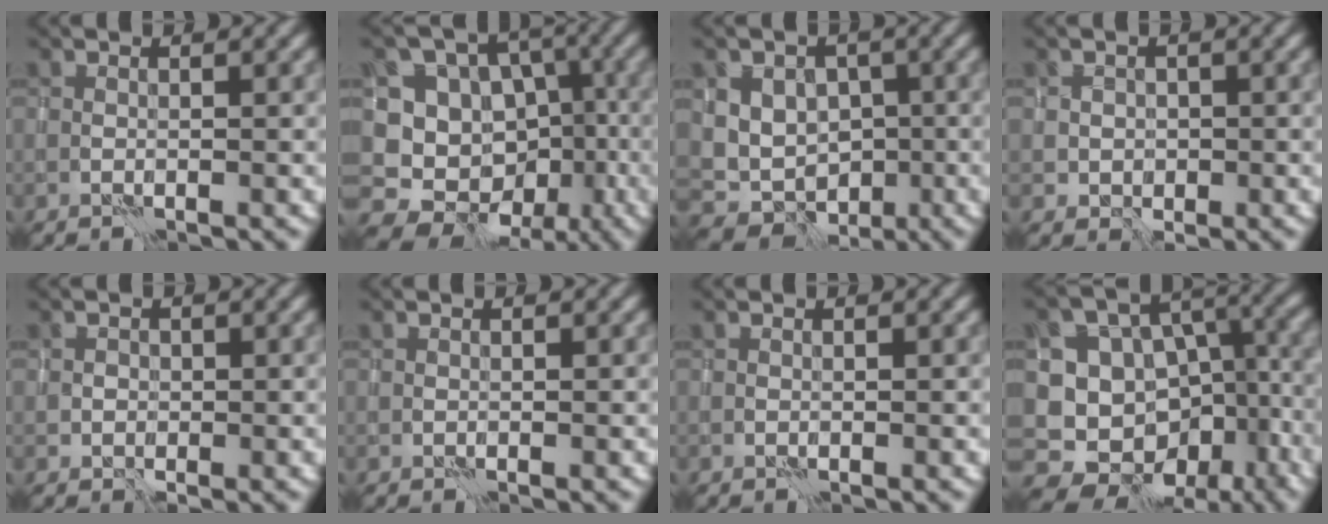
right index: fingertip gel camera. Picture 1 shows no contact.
{"total": 13.9, "force": [-5.7, 12.1, 3.7], "torque": [-0.061, -0.023, -0.078]}
{"total": 6.6, "force": [-0.2, 5.8, 3.2], "torque": [-0.022, 0.004, -0.012]}
{"total": 1.4, "force": [0.0, 1.4, 0.0], "torque": [0.005, -0.004, 0.002]}
{"total": 0.8, "force": [0.1, 0.8, -0.1], "torque": [0.007, -0.002, 0.002]}
{"total": 0.0}
{"total": 0.0}
{"total": 13.6, "force": [-5.9, 11.3, 4.7], "torque": [-0.059, -0.022, -0.065]}